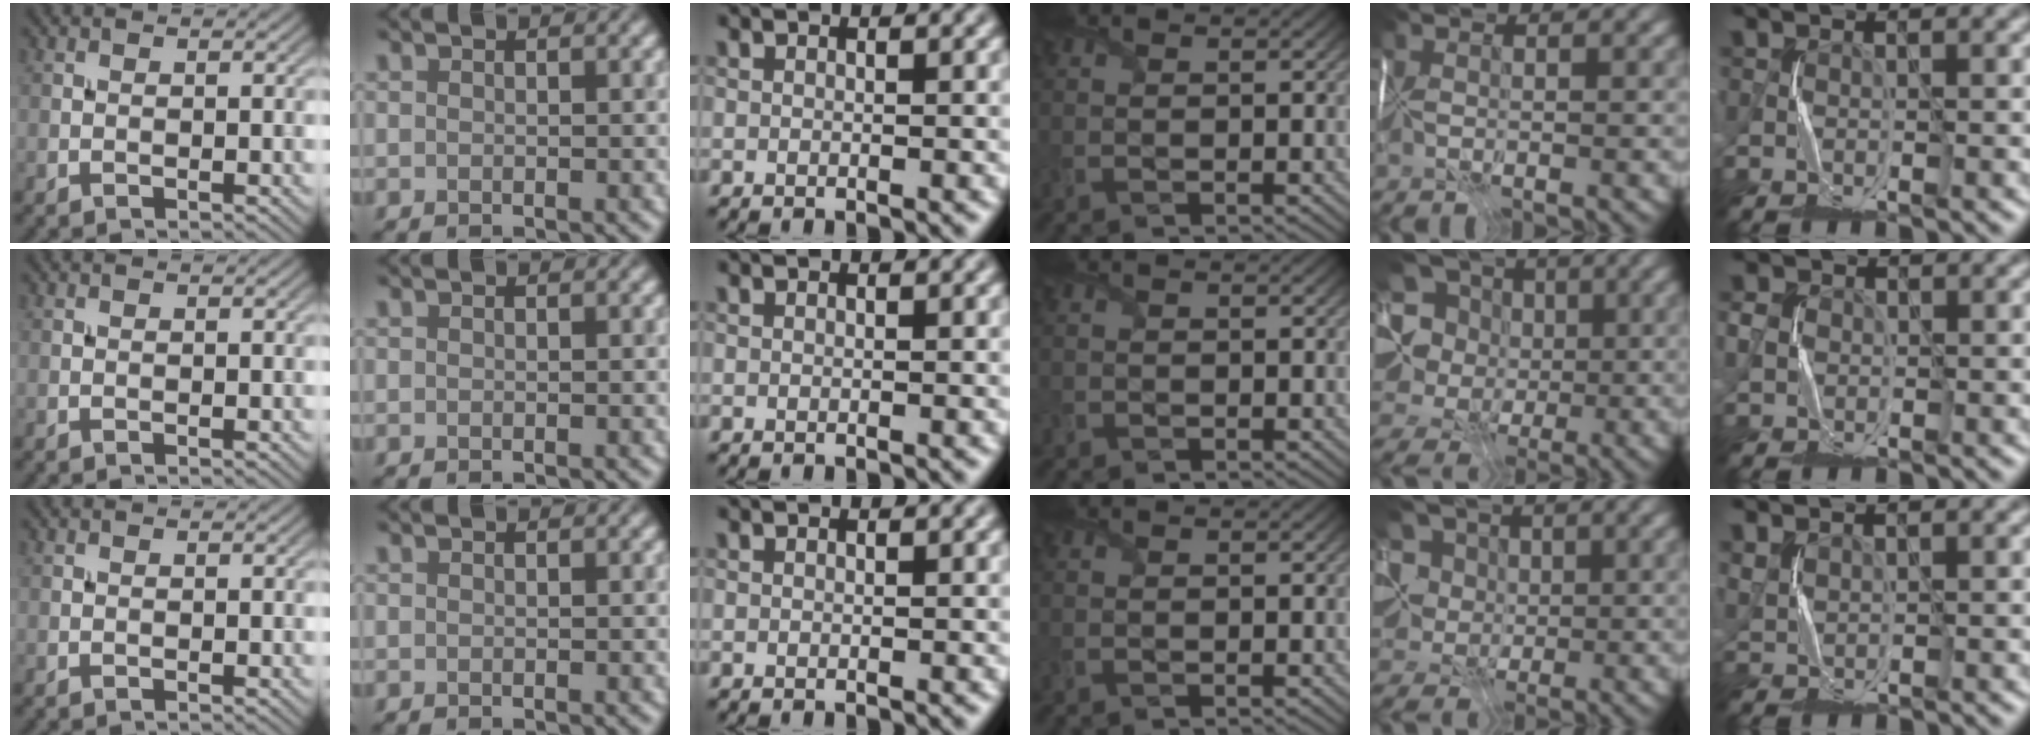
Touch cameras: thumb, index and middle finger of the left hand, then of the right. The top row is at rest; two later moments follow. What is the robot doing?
{"motion": "fold", "object": "shipping label"}